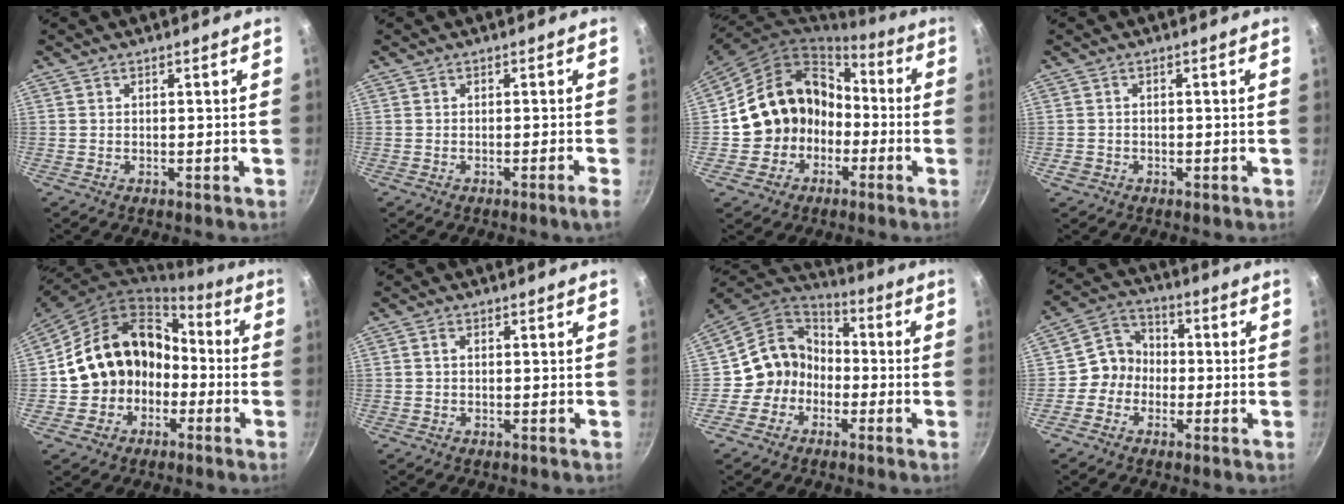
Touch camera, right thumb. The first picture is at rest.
{"total": 1.8, "force": [-1.0, -0.4, 1.5], "torque": [-0.035, 0.008, -0.015]}
{"total": 15.7, "force": [-3.0, 14.0, 6.3], "torque": [-0.073, 0.067, -0.037]}
{"total": 1.7, "force": [-0.7, 1.4, 0.7], "torque": [-0.013, 0.004, -0.008]}
{"total": 16.6, "force": [-3.0, 14.2, 8.0], "torque": [-0.104, 0.072, -0.040]}
{"total": 0.9, "force": [0.1, 0.6, 0.7], "torque": [-0.012, 0.005, 0.001]}
{"total": 10.9, "force": [-2.7, 9.9, 3.6], "torque": [-0.019, 0.052, -0.065]}
{"total": 7.1, "force": [-1.6, 6.4, 2.5], "torque": [-0.003, 0.029, -0.046]}